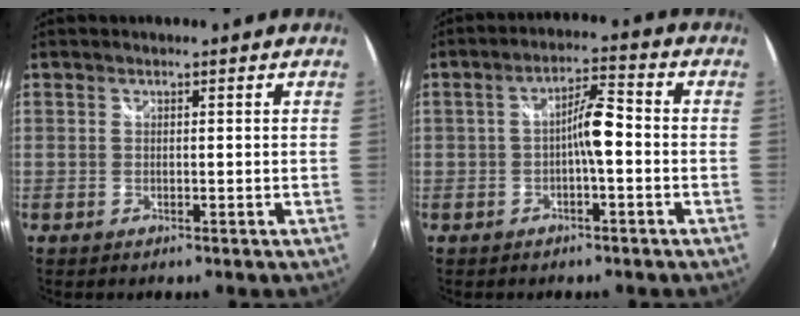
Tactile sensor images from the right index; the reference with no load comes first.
{"total": 4.3, "force": [-1.0, -0.8, 4.0], "torque": [-0.067, 0.003, -0.014]}